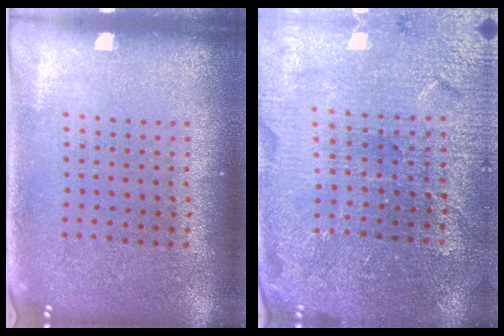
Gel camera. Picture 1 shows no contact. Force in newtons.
{"total": 4.3, "press": 4.1, "slide": 1.3}